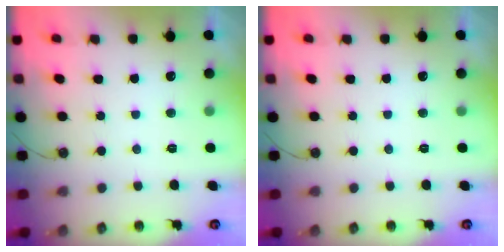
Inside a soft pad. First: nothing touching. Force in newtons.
{"total": 0.0}